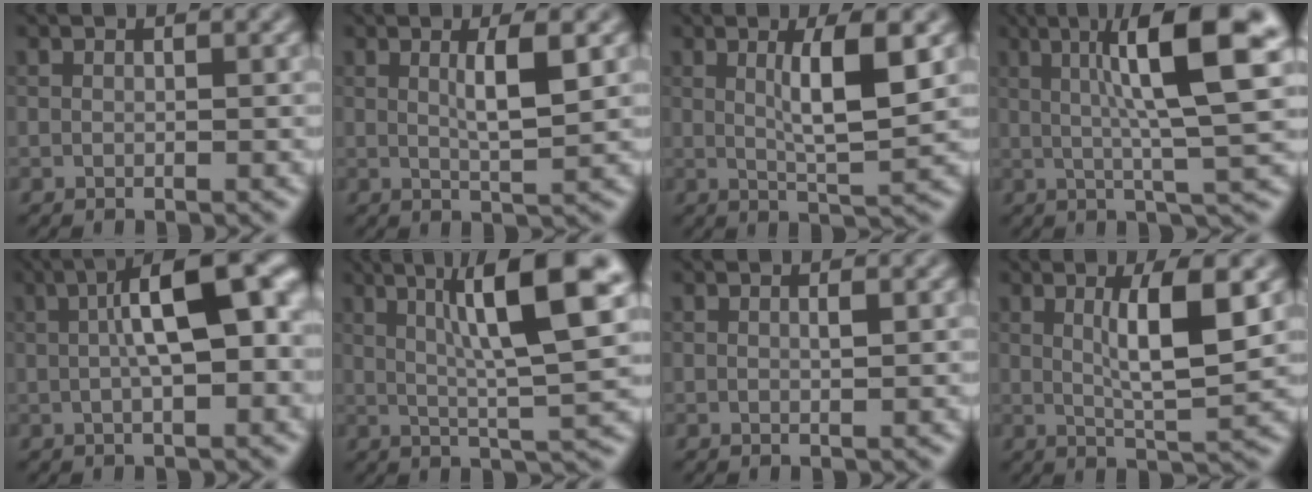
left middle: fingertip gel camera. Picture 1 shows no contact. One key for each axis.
{"total": 3.2, "fx": 0.9, "fy": 0.5, "fz": 3.0, "tx": -0.049, "ty": -0.001, "tz": 0.014}
{"total": 5.0, "fx": 1.2, "fy": 0.8, "fz": 4.7, "tx": -0.080, "ty": -0.001, "tz": 0.022}
{"total": 10.5, "fx": 2.6, "fy": 1.7, "fz": 10.0, "tx": -0.133, "ty": 0.013, "tz": 0.035}
{"total": 9.4, "fx": 1.3, "fy": 3.1, "fz": 8.8, "tx": -0.123, "ty": 0.017, "tz": 0.016}
{"total": 10.7, "fx": 3.6, "fy": 1.7, "fz": 9.9, "tx": -0.138, "ty": 0.012, "tz": 0.057}
{"total": 0.5, "fx": 0.1, "fy": 0.1, "fz": 0.5, "tx": -0.009, "ty": 0.001, "tz": 0.002}
{"total": 5.6, "fx": 1.4, "fy": 1.0, "fz": 5.3, "tx": -0.089, "ty": -0.001, "tz": 0.026}